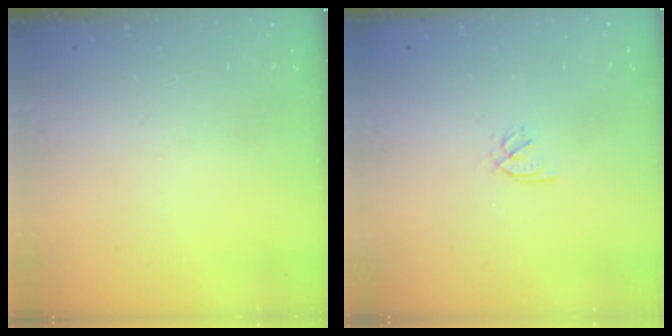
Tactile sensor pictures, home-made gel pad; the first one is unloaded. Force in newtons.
{"total": 2.1, "press": 2.0, "slide": 0.7}